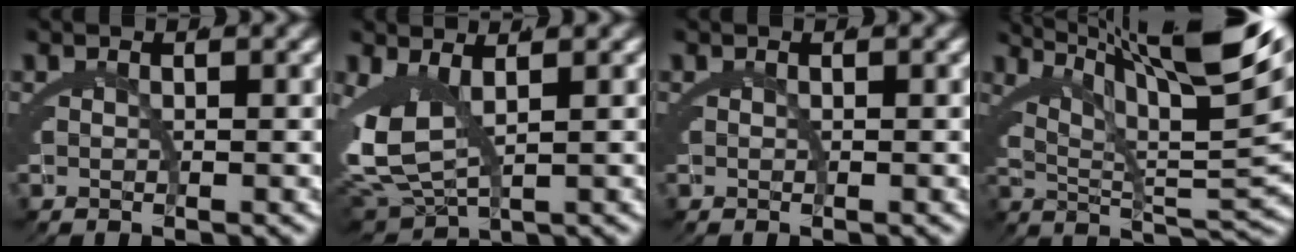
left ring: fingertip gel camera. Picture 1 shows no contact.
{"total": 6.1, "force": [0.6, 4.1, 4.5], "torque": [-0.120, -0.026, 0.027]}
{"total": 0.0}
{"total": 12.4, "force": [6.5, 3.6, 9.9], "torque": [-0.119, 0.017, 0.089]}